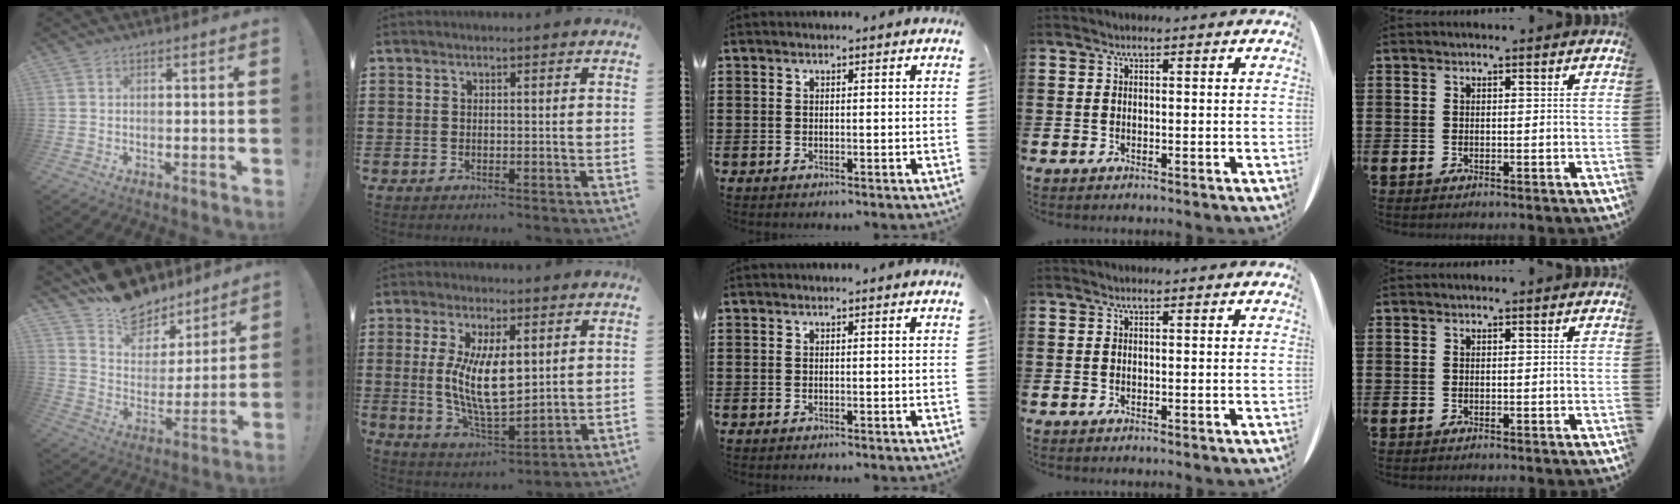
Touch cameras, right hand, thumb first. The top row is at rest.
{"thumb": {"total": 14.7, "force": [11.9, 7.7, 3.8], "torque": [-0.071, -0.088, 0.219]}, "index": {"total": 10.4, "force": [1.4, 4.3, 9.4], "torque": [-0.183, 0.000, 0.023]}}